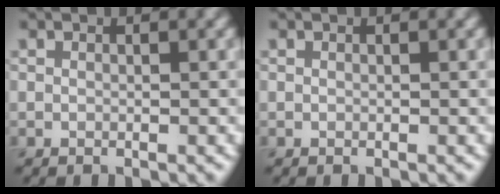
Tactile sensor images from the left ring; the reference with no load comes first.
{"total": 0.0}